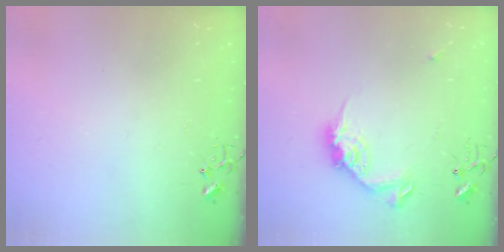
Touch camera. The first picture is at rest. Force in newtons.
{"total": 13.3, "press": 13.3, "slide": 0.1}